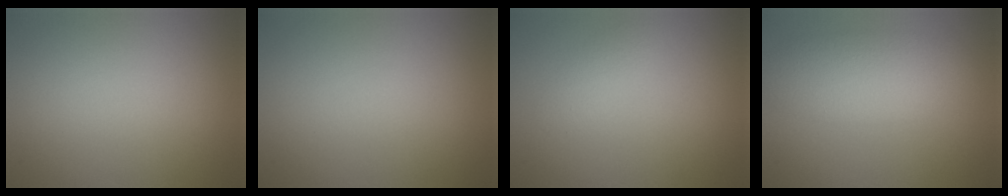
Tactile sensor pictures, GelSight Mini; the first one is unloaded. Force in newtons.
{"total": 0.0}
{"total": 1.1, "press": 1.1, "slide": 0.1}
{"total": 5.0, "press": 5.0, "slide": 0.3}